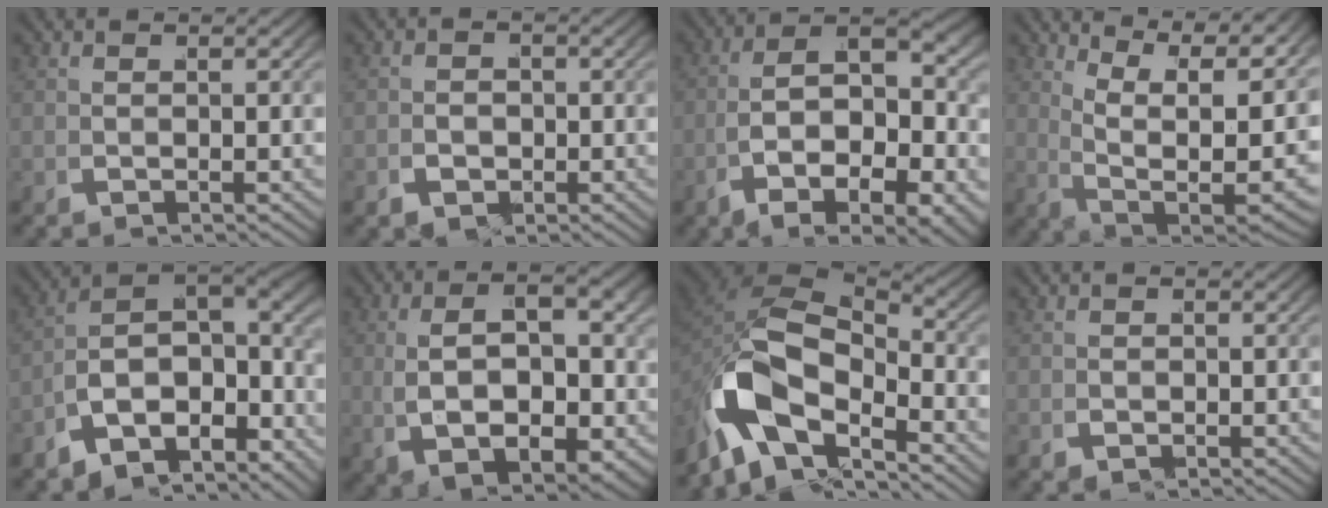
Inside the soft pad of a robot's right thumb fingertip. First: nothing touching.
{"total": 2.1, "force": [-1.1, 1.7, 0.7], "torque": [-0.003, -0.003, -0.018]}
{"total": 12.2, "force": [-1.0, 7.2, 9.7], "torque": [-0.171, -0.033, -0.007]}
{"total": 13.1, "force": [2.4, 7.5, 10.5], "torque": [-0.180, -0.039, 0.062]}
{"total": 12.9, "force": [-1.1, 8.7, 9.5], "torque": [-0.187, -0.033, -0.018]}
{"total": 9.0, "force": [0.7, 5.1, 7.3], "torque": [-0.129, -0.007, 0.022]}
{"total": 12.8, "force": [-1.1, 8.4, 9.6], "torque": [-0.235, -0.035, -0.007]}
{"total": 0.6, "force": [-0.3, 0.6, 0.0], "torque": [0.002, -0.001, -0.006]}